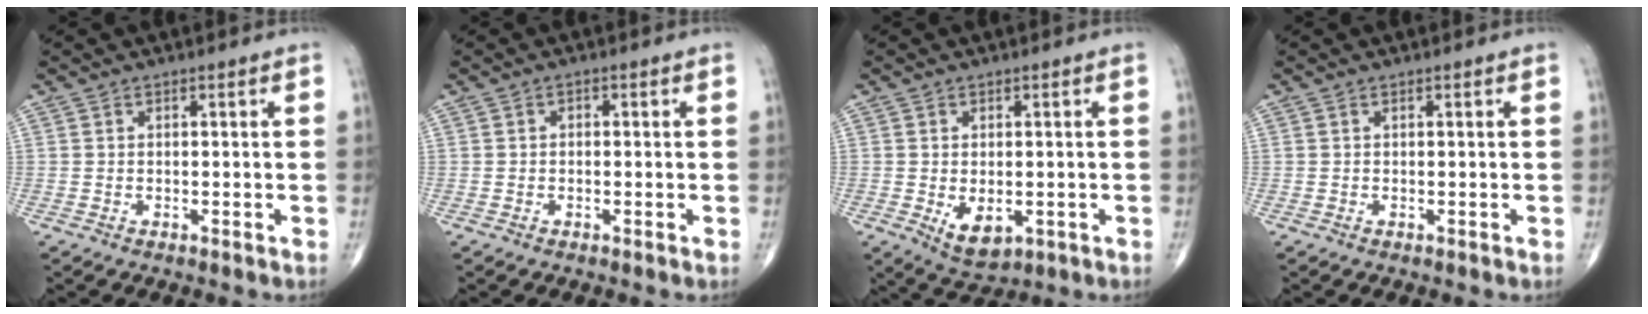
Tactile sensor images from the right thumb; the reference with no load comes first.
{"total": 0.7, "force": [-0.1, 0.6, 0.4], "torque": [0.002, 0.003, -0.008]}
{"total": 5.7, "force": [-1.2, 3.4, 4.4], "torque": [-0.058, -0.011, -0.007]}
{"total": 0.0}